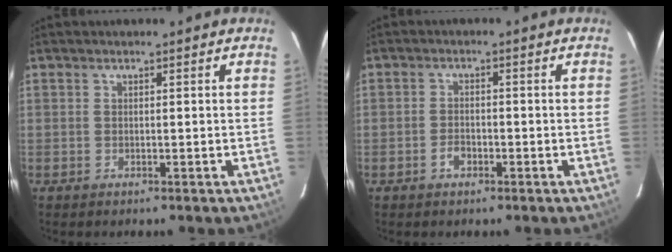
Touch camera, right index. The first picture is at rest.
{"total": 2.5, "force": [-1.3, 1.6, 1.3], "torque": [-0.027, 0.004, -0.024]}